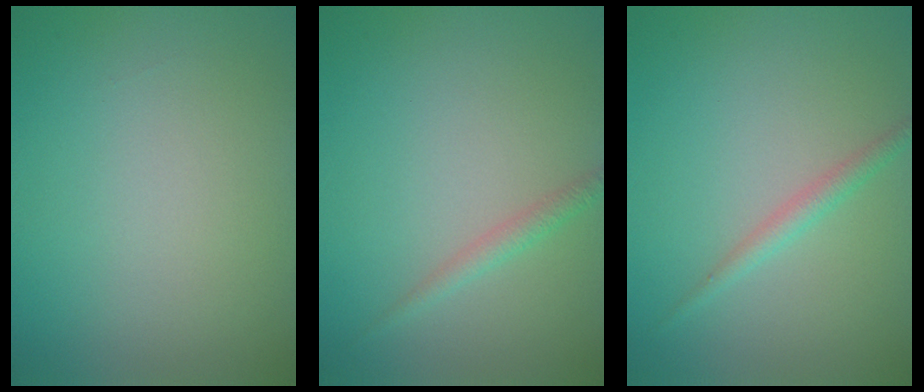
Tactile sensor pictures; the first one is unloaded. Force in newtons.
{"total": 1.4, "press": 1.4, "slide": 0.0}
{"total": 1.5, "press": 1.5, "slide": 0.1}